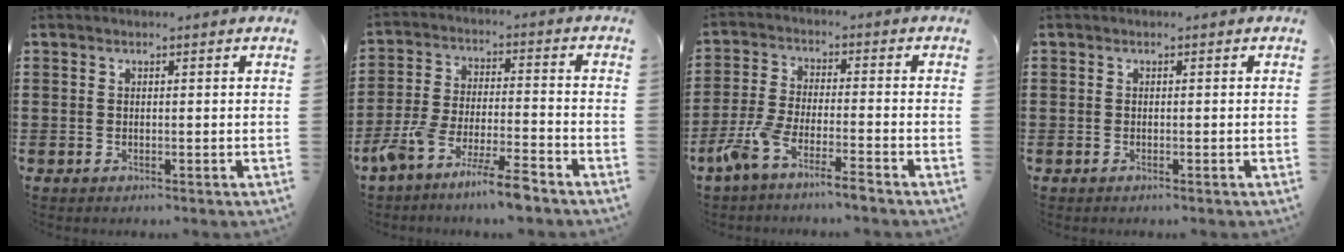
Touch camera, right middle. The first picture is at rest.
{"total": 8.6, "force": [-7.1, 0.6, 4.8], "torque": [-0.108, -0.003, -0.139]}
{"total": 6.5, "force": [-5.3, 0.2, 3.6], "torque": [-0.101, -0.018, -0.108]}
{"total": 0.0}